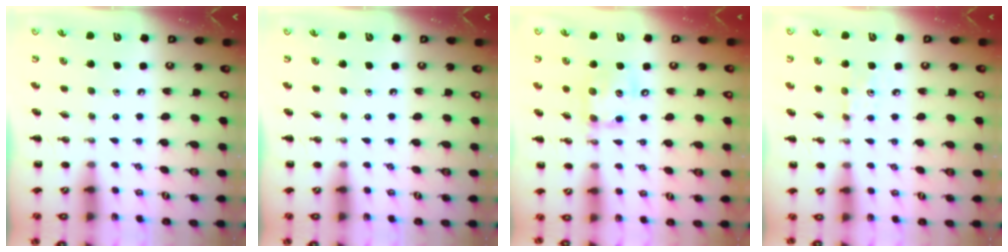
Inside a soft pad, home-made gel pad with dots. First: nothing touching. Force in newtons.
{"total": 0.0}
{"total": 11.5, "press": 11.3, "slide": 1.8}
{"total": 3.7, "press": 3.6, "slide": 1.1}